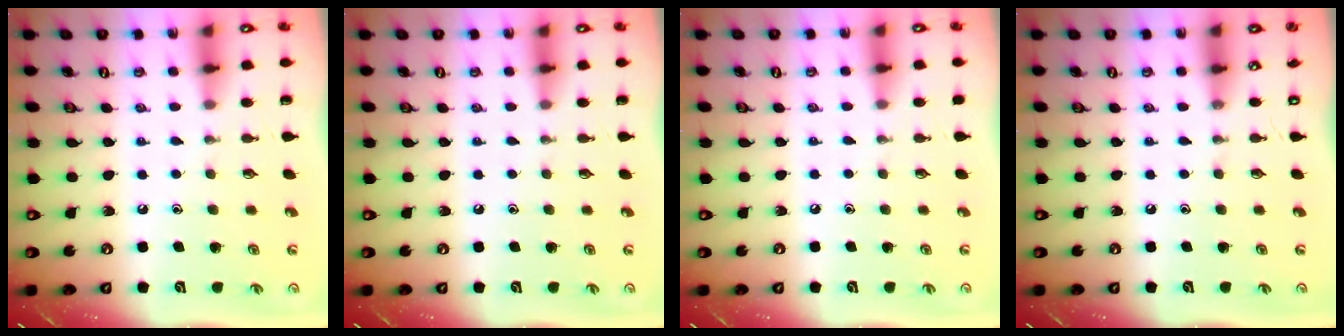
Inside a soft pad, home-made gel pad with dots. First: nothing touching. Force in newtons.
{"total": 0.0}
{"total": 0.0}
{"total": 0.0}